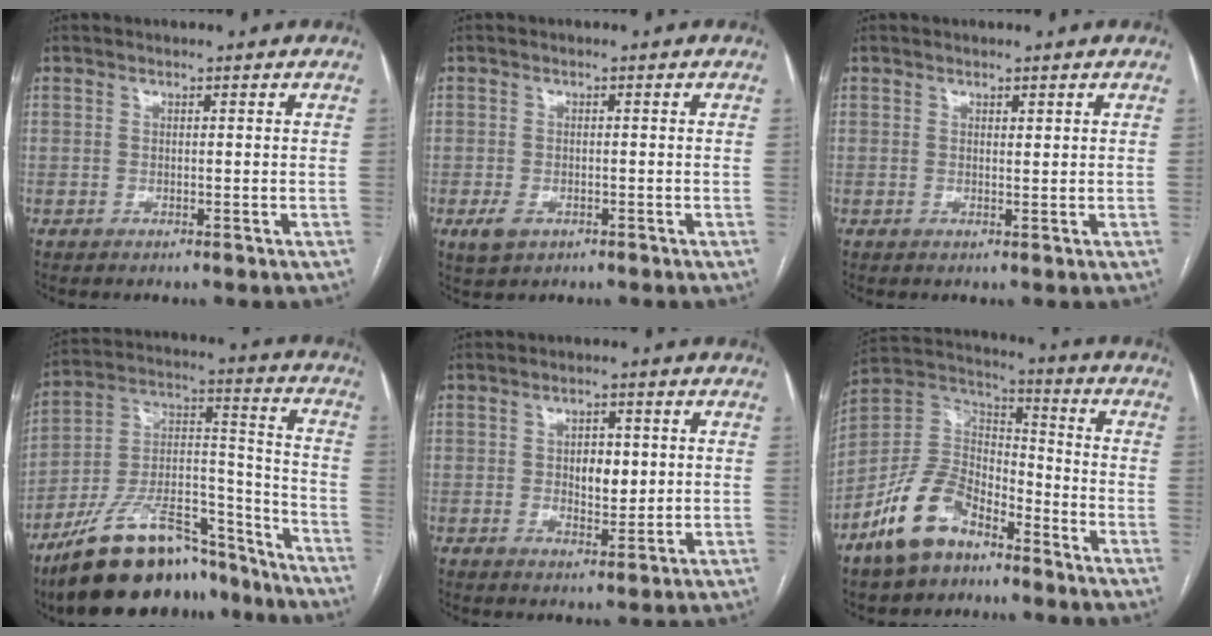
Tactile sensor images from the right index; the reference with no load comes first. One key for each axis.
{"total": 2.9, "fx": -1.4, "fy": 1.8, "fz": 1.7, "tx": -0.037, "ty": -0.002, "tz": -0.015}
{"total": 0.6, "fx": 0.4, "fy": 0.2, "fz": 0.4, "tx": -0.006, "ty": -0.004, "tz": 0.006}
{"total": 22.4, "fx": -18.0, "fy": 7.3, "fz": 11.1, "tx": -0.187, "ty": 0.036, "tz": -0.307}
{"total": 5.0, "fx": 0.4, "fy": 2.7, "fz": 4.2, "tx": -0.060, "ty": 0.003, "tz": 0.013}
{"total": 13.1, "fx": -8.7, "fy": 6.6, "fz": 7.2, "tx": -0.159, "ty": 0.022, "tz": -0.171}